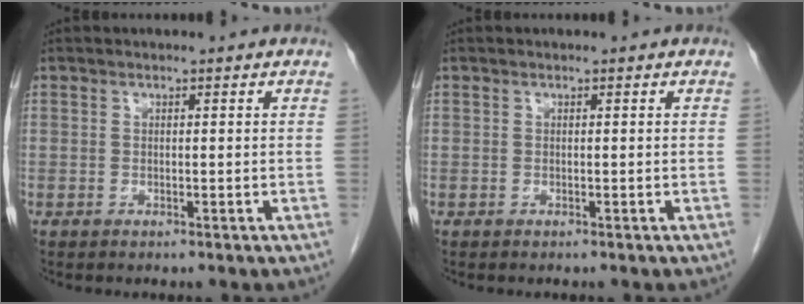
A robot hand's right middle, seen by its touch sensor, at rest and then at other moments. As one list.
[{"total": 0.0}]